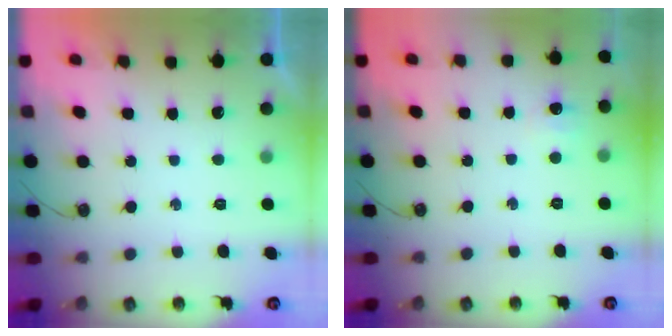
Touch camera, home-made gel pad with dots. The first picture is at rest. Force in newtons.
{"total": 4.8, "press": 4.7, "slide": 0.6}